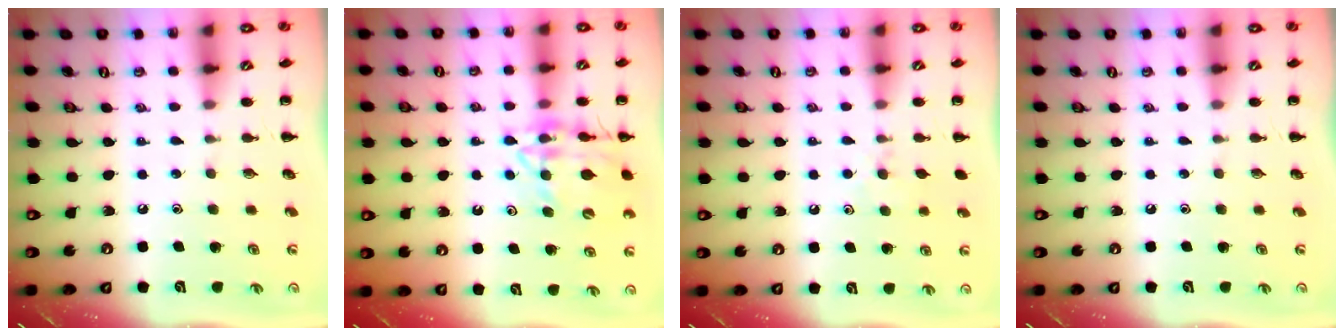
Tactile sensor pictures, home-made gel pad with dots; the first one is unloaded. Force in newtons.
{"total": 15.4, "press": 15.2, "slide": 2.1}
{"total": 5.4, "press": 5.2, "slide": 1.7}
{"total": 0.0}